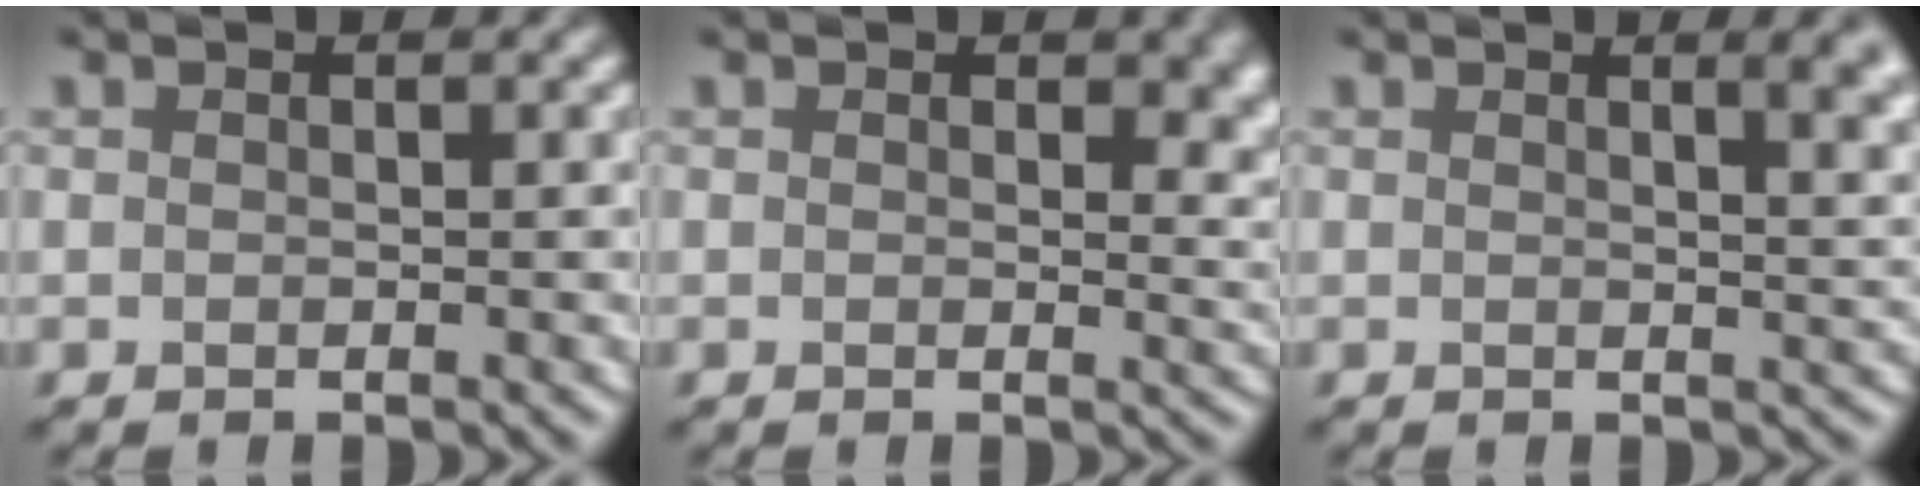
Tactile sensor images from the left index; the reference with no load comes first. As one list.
[{"total": 3.0, "force": [0.8, 1.8, 2.2], "torque": [-0.019, -0.009, 0.008]}, {"total": 4.3, "force": [1.9, 1.8, 3.4], "torque": [-0.015, 0.010, 0.018]}]